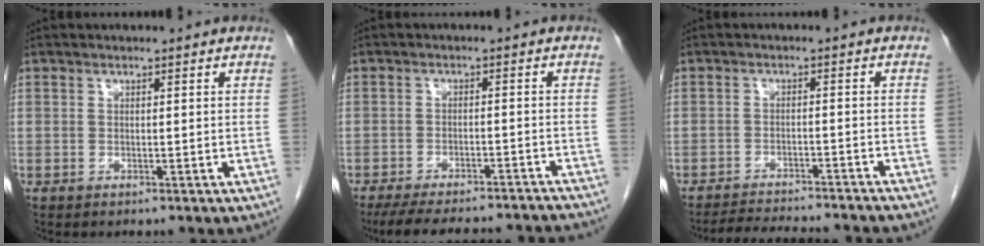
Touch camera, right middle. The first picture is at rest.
{"total": 17.3, "force": [-16.0, 2.7, 6.2], "torque": [-0.108, -0.008, -0.209]}
{"total": 11.6, "force": [-10.9, 0.7, 4.0], "torque": [-0.053, -0.007, -0.148]}